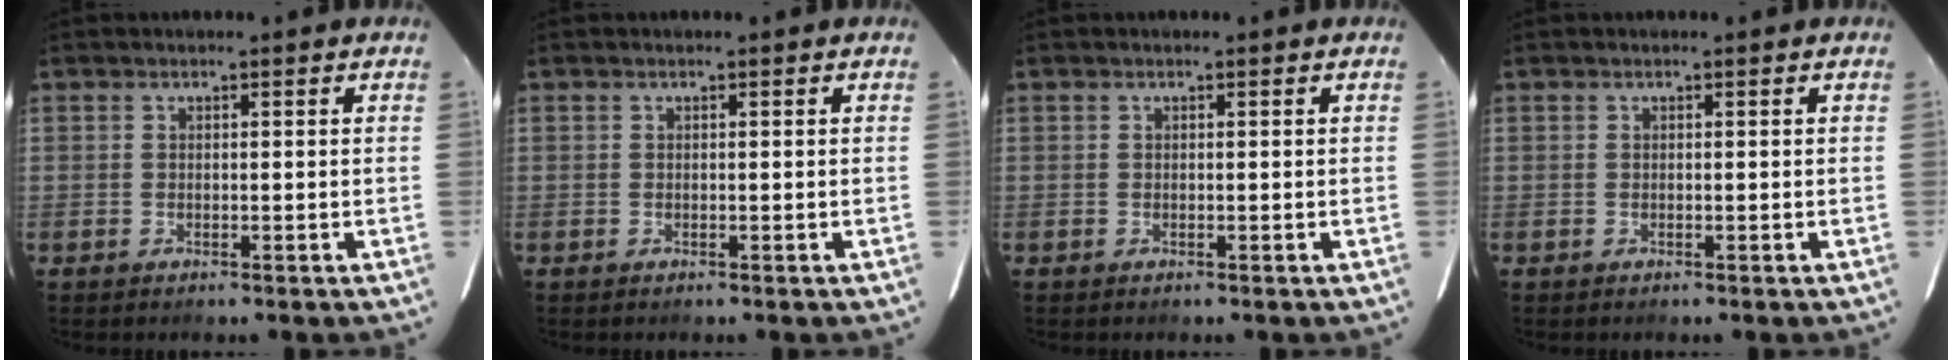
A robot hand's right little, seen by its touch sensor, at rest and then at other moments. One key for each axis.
{"total": 0.0}
{"total": 0.0}
{"total": 0.0}